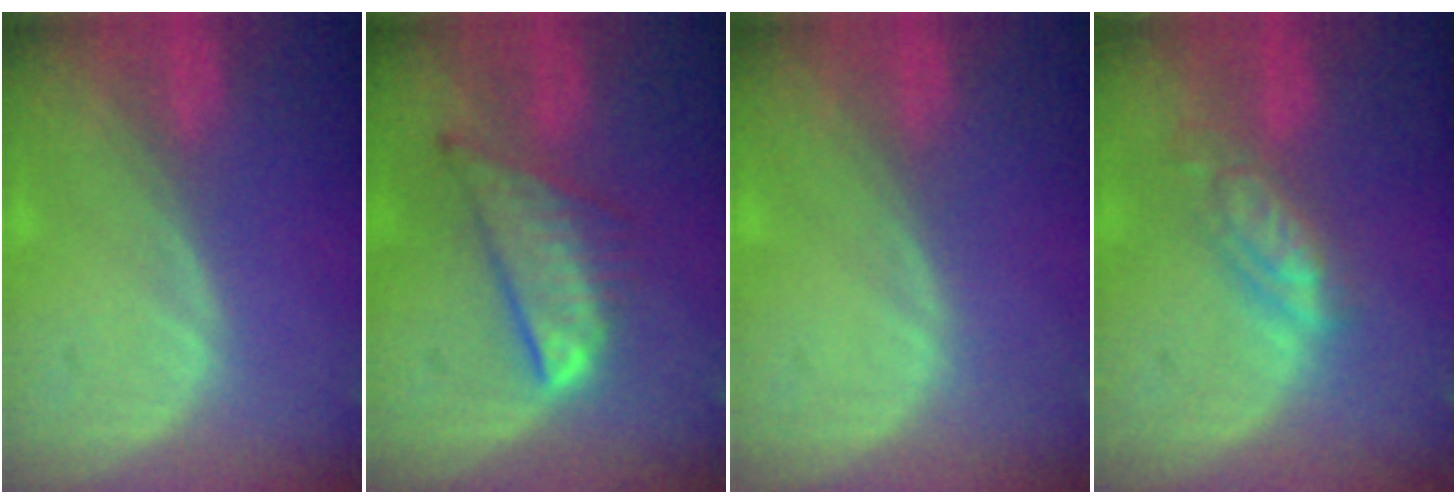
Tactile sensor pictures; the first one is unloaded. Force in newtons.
{"total": 8.1, "press": 6.9, "slide": 4.2}
{"total": 0.0}
{"total": 5.7, "press": 5.0, "slide": 2.7}